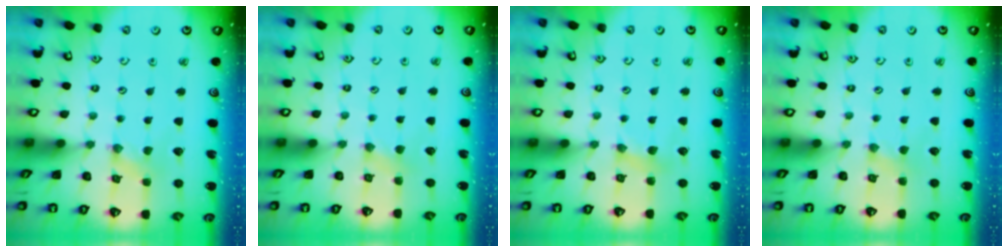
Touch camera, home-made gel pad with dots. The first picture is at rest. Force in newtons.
{"total": 3.0, "press": 3.0, "slide": 0.4}
{"total": 4.0, "press": 4.0, "slide": 0.6}
{"total": 1.2, "press": 1.2, "slide": 0.3}